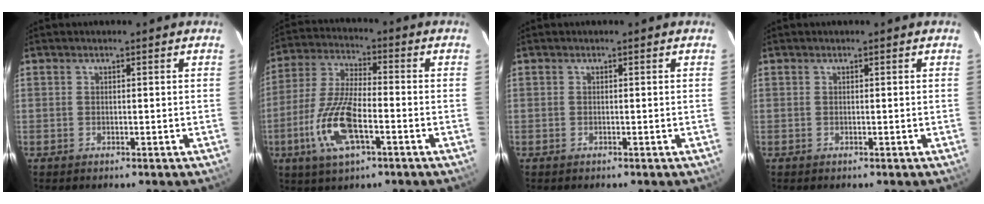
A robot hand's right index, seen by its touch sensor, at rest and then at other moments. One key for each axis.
{"total": 13.6, "fx": -5.2, "fy": 4.7, "fz": 11.7, "tx": -0.254, "ty": -0.008, "tz": -0.101}
{"total": 0.0}
{"total": 0.0}